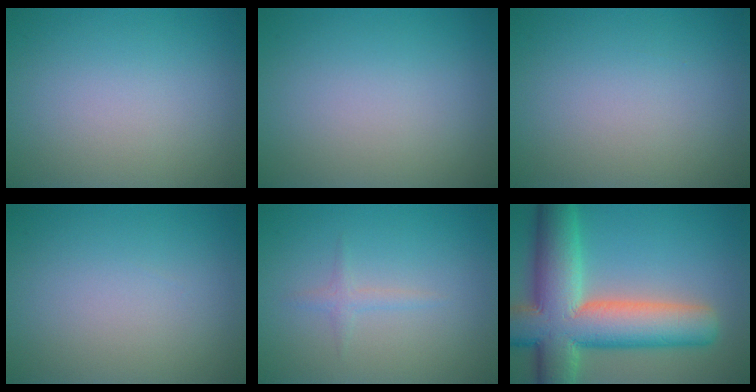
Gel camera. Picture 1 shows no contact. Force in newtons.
{"total": 0.0}
{"total": 0.0}
{"total": 0.0}
{"total": 1.0, "press": 1.0, "slide": 0.1}
{"total": 13.2, "press": 13.2, "slide": 1.2}